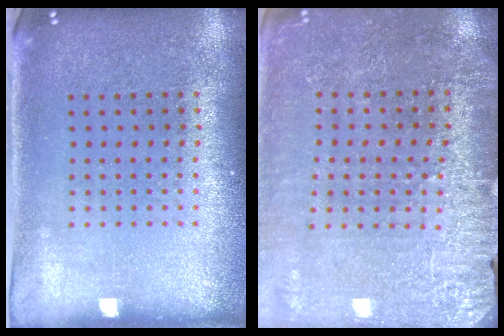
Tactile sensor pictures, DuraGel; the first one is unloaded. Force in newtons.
{"total": 2.9, "press": 2.9, "slide": 0.3}